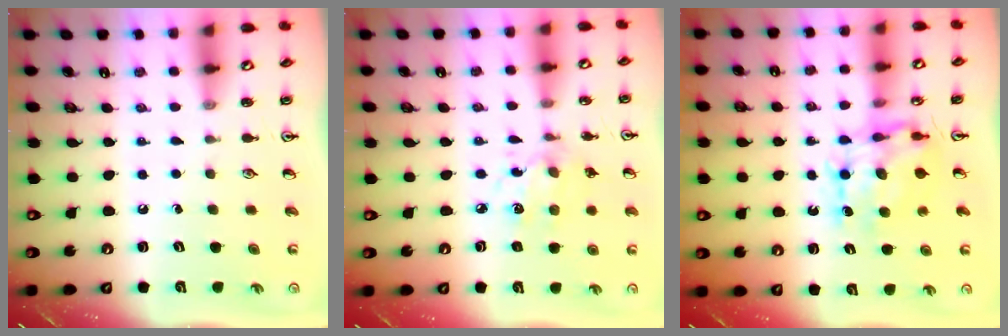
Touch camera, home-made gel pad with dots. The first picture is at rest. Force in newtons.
{"total": 6.1, "press": 6.1, "slide": 0.4}
{"total": 9.0, "press": 9.0, "slide": 0.6}